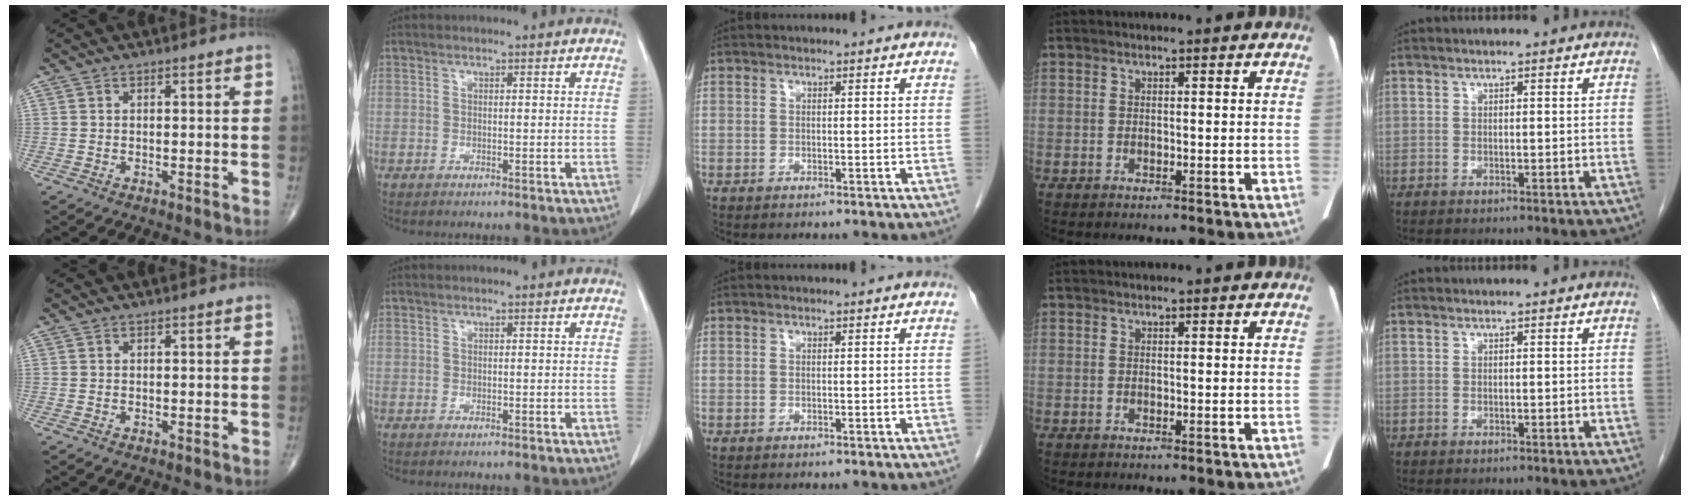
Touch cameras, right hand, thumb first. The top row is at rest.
{}